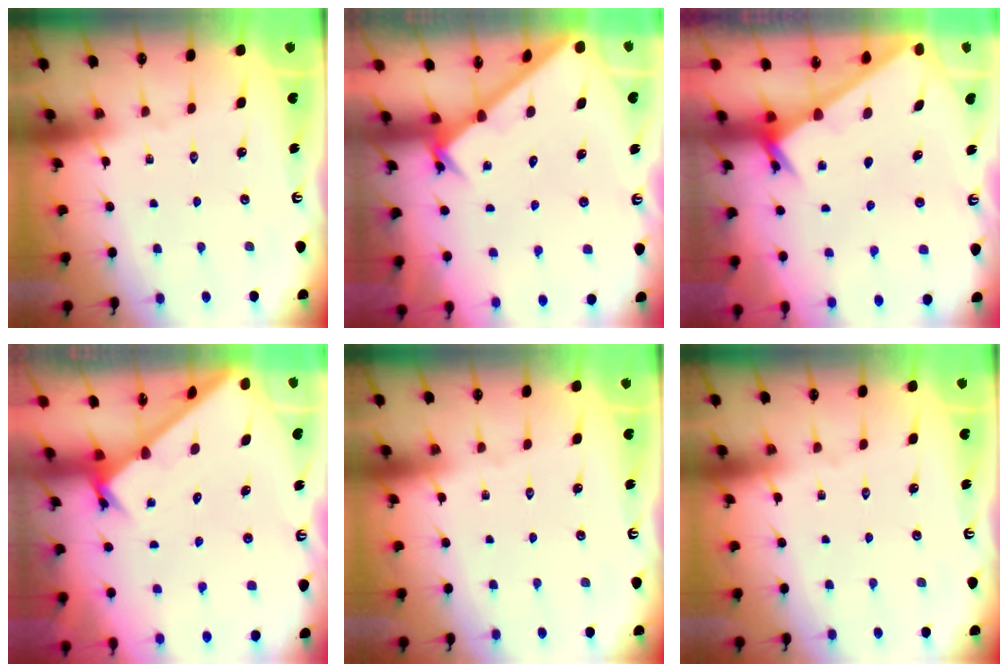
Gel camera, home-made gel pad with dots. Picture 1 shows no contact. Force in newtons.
{"total": 2.1, "press": 2.1, "slide": 0.2}
{"total": 2.6, "press": 2.6, "slide": 0.2}
{"total": 1.7, "press": 1.7, "slide": 0.1}
{"total": 0.0}
{"total": 0.0}